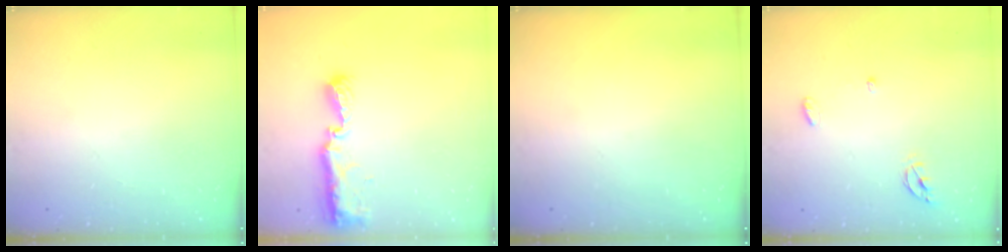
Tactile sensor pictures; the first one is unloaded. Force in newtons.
{"total": 8.8, "press": 8.8, "slide": 0.9}
{"total": 0.0}
{"total": 5.1, "press": 5.1, "slide": 0.6}